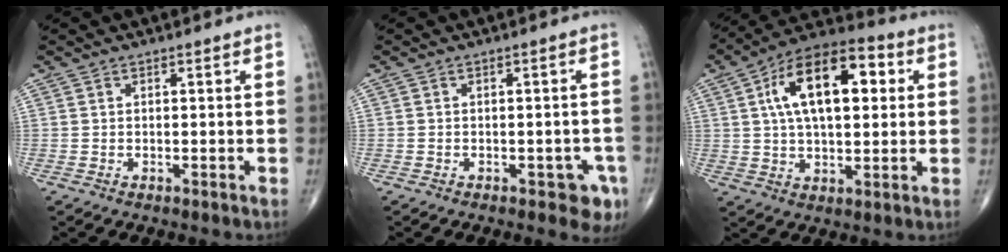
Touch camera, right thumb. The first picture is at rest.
{"total": 4.6, "force": [-2.3, 2.2, 3.4], "torque": [-0.013, 0.007, -0.027]}
{"total": 17.9, "force": [4.3, 9.0, 14.8], "torque": [-0.223, 0.020, 0.061]}